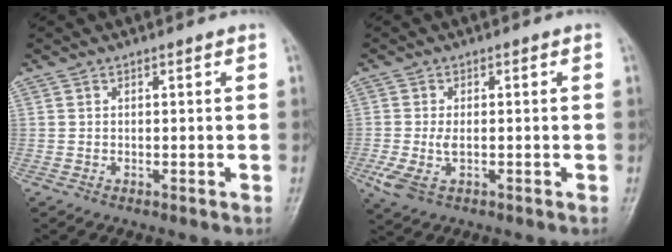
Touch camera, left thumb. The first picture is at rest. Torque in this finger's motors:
{"motor_torque": [0.10, 0.08, 0.73, 0.06, 0.19]}